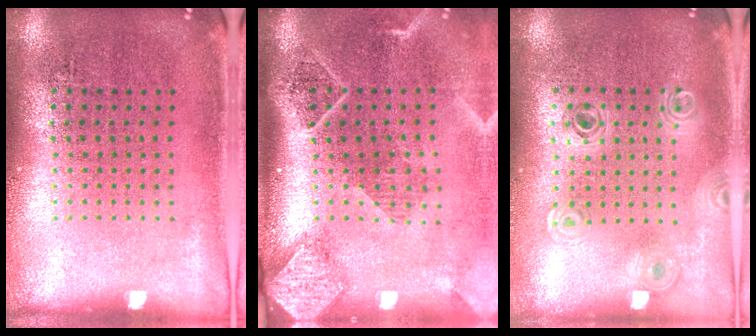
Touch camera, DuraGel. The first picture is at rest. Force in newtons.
{"total": 2.7, "press": 2.1, "slide": 1.7}
{"total": 0.5, "press": 0.5, "slide": 0.1}